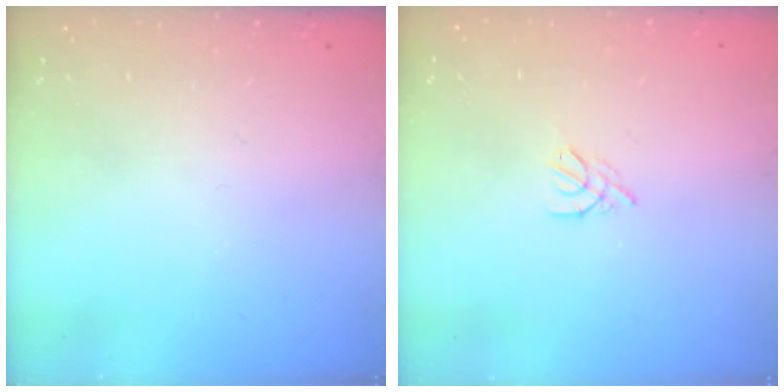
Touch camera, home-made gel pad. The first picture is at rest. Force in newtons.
{"total": 2.0, "press": 1.9, "slide": 0.5}